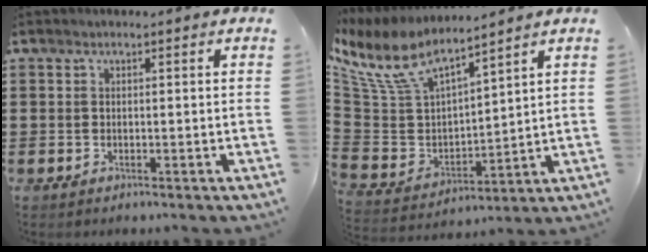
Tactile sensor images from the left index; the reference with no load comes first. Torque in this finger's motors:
{"motor_torque": [-0.02, -0.36, 0.26, 0.06]}